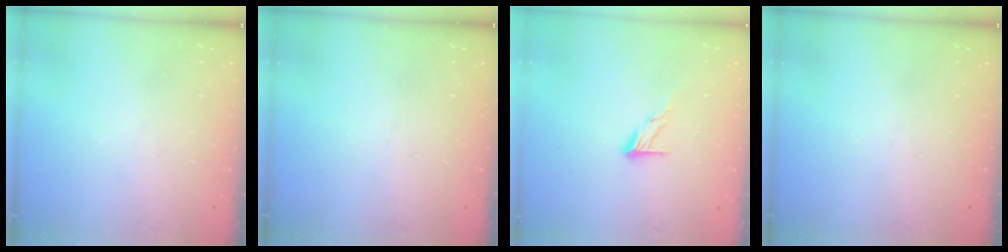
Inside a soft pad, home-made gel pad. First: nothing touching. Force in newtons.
{"total": 0.0}
{"total": 7.3, "press": 7.3, "slide": 0.4}
{"total": 0.0}